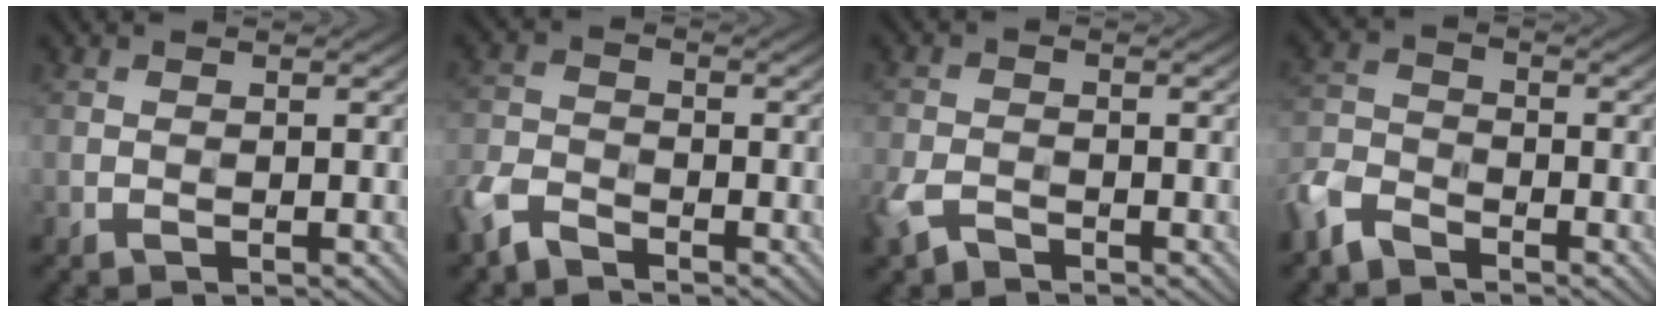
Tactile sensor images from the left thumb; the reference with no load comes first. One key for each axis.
{"total": 5.5, "fx": -4.0, "fy": 2.6, "fz": 2.8, "tx": -0.067, "ty": -0.012, "tz": -0.092}
{"total": 4.2, "fx": -2.8, "fy": 2.2, "fz": 2.3, "tx": -0.055, "ty": -0.012, "tz": -0.060}
{"total": 6.4, "fx": -4.7, "fy": 3.2, "fz": 3.0, "tx": -0.076, "ty": -0.011, "tz": -0.108}